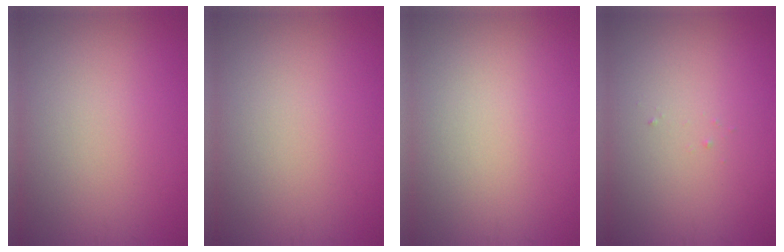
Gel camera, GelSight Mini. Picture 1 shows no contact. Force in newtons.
{"total": 0.0}
{"total": 0.0}
{"total": 0.0}